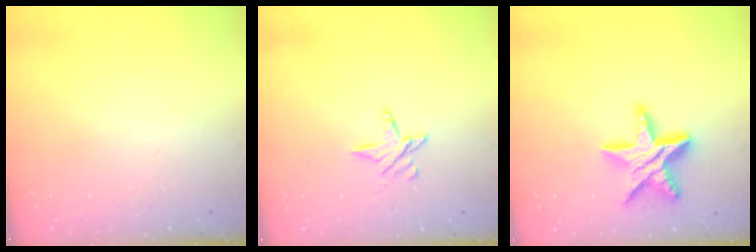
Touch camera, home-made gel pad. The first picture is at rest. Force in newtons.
{"total": 5.5, "press": 5.5, "slide": 0.6}
{"total": 16.8, "press": 16.8, "slide": 1.1}